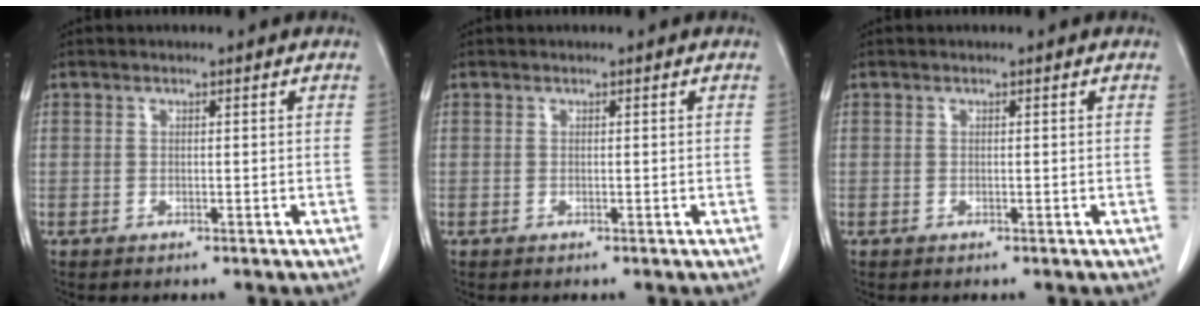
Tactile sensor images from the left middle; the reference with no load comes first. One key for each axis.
{"total": 0.0}
{"total": 0.0}